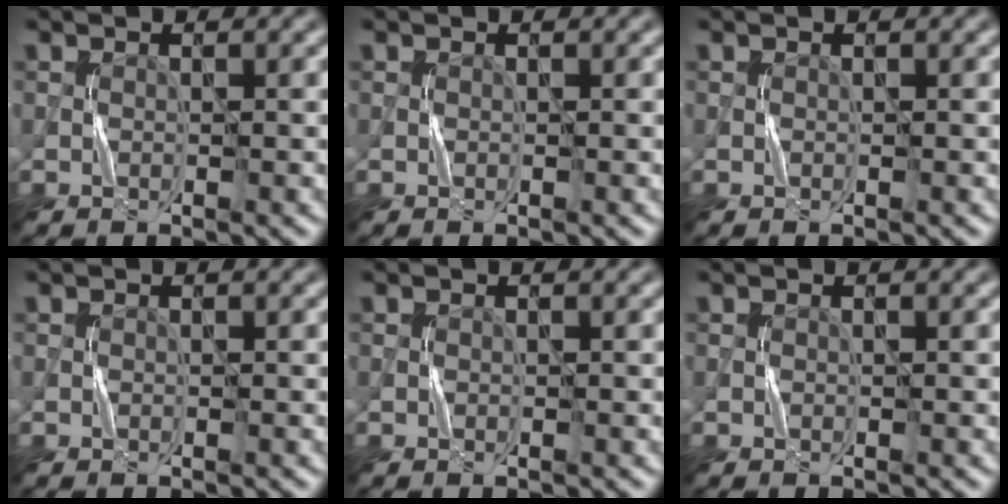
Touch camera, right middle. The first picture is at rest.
{"total": 0.0}
{"total": 0.0}
{"total": 0.0}
{"total": 0.0}
{"total": 0.0}